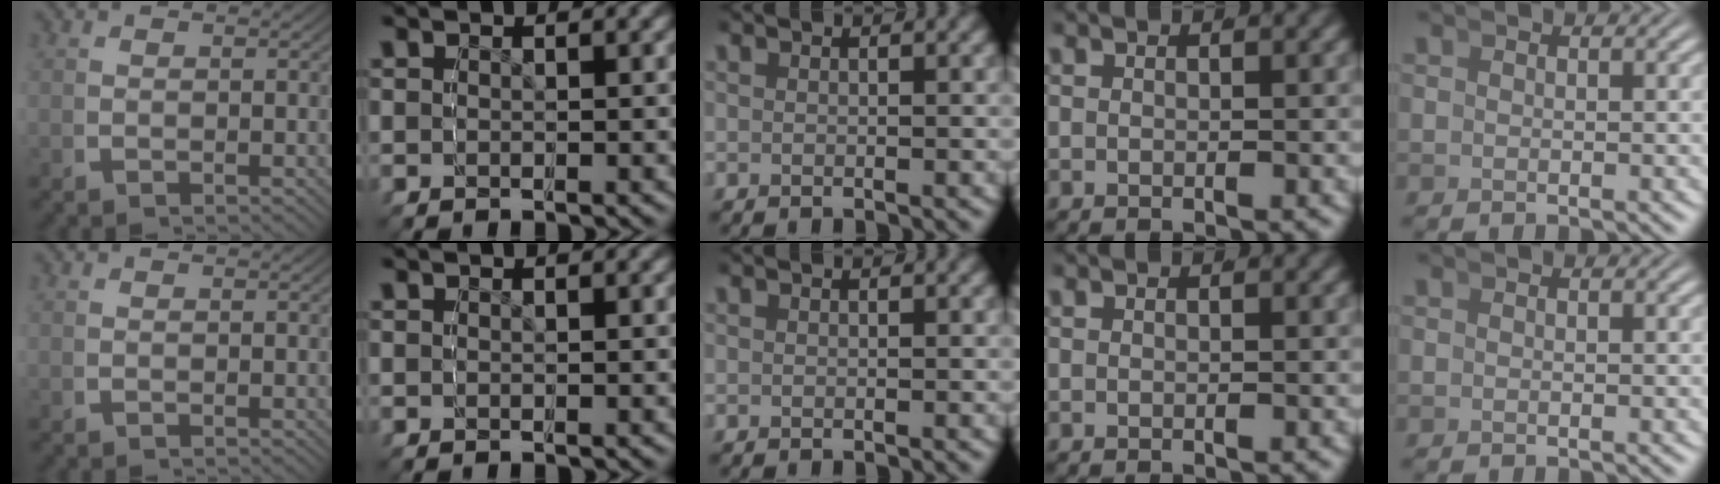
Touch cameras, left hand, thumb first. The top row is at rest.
{}